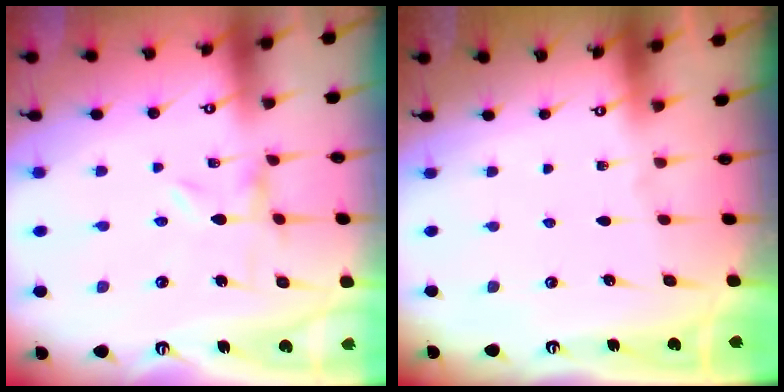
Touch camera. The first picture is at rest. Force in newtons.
{"total": 0.0}